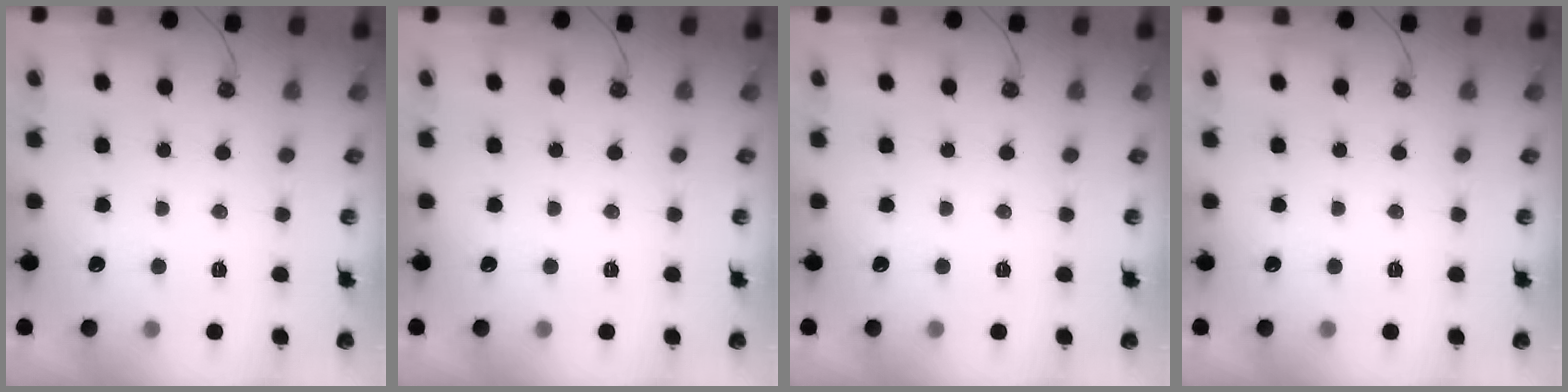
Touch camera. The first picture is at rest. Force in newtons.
{"total": 0.0}
{"total": 0.0}
{"total": 0.0}